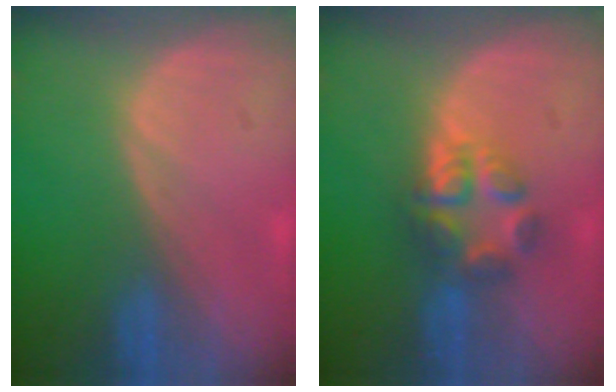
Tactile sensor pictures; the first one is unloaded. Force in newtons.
{"total": 5.9, "press": 5.3, "slide": 2.5}